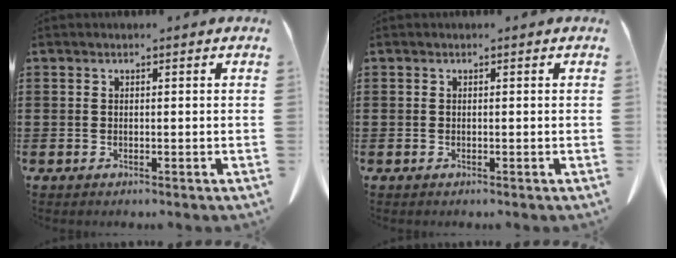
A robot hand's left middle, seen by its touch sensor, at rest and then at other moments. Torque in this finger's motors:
{"motor_torque": [-0.96, -0.68, -0.03, -0.01]}